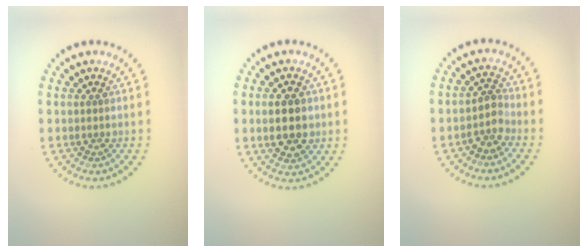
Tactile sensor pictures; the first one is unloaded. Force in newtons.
{"total": 3.5, "press": 3.5, "slide": 0.3}
{"total": 2.1, "press": 1.7, "slide": 1.2}